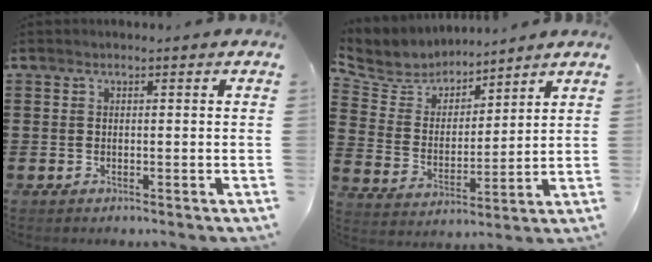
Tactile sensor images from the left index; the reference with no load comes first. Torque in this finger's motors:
{"motor_torque": [-0.01, -0.58, 0.03, -0.04]}